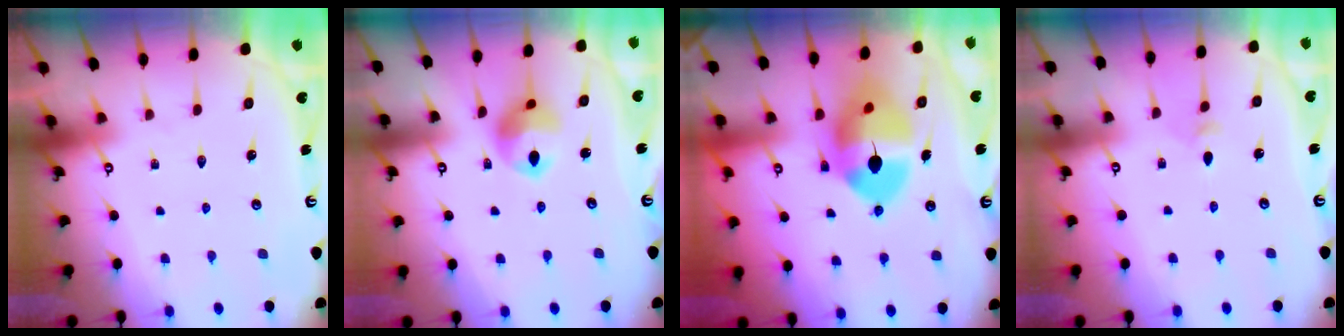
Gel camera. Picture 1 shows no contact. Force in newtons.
{"total": 10.5, "press": 10.4, "slide": 1.5}
{"total": 12.7, "press": 12.6, "slide": 1.7}
{"total": 3.7, "press": 3.5, "slide": 0.9}